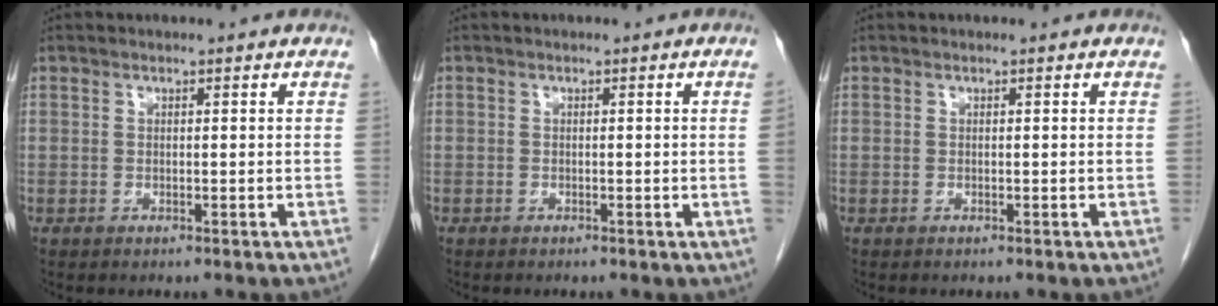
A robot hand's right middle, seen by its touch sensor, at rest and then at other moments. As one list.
[{"total": 1.0, "force": [-0.2, -0.5, 0.9], "torque": [-0.003, 0.002, -0.004]}, {"total": 0.0}]